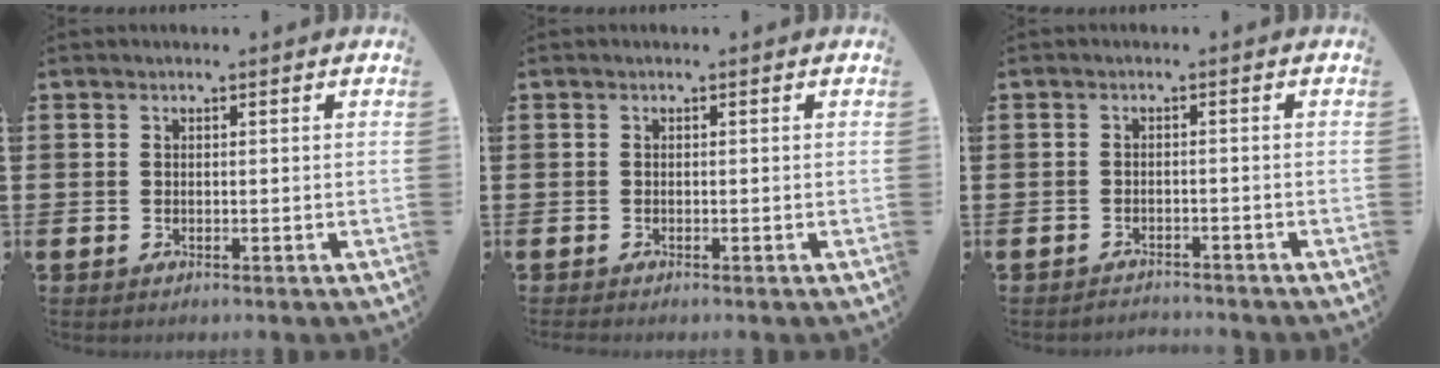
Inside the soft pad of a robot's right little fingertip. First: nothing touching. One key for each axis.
{"total": 0.0}
{"total": 1.4, "fx": -1.4, "fy": 0.0, "fz": -0.2, "tx": -0.001, "ty": 0.005, "tz": -0.031}